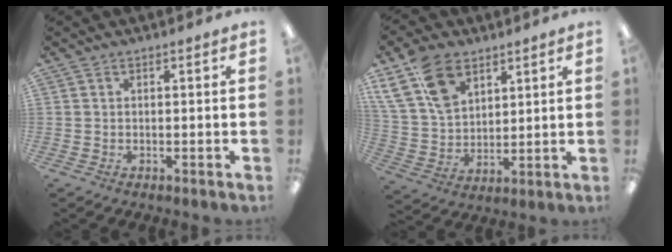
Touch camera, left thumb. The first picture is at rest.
{"total": 15.2, "force": [8.6, 9.5, 8.2], "torque": [-0.179, -0.021, 0.167]}